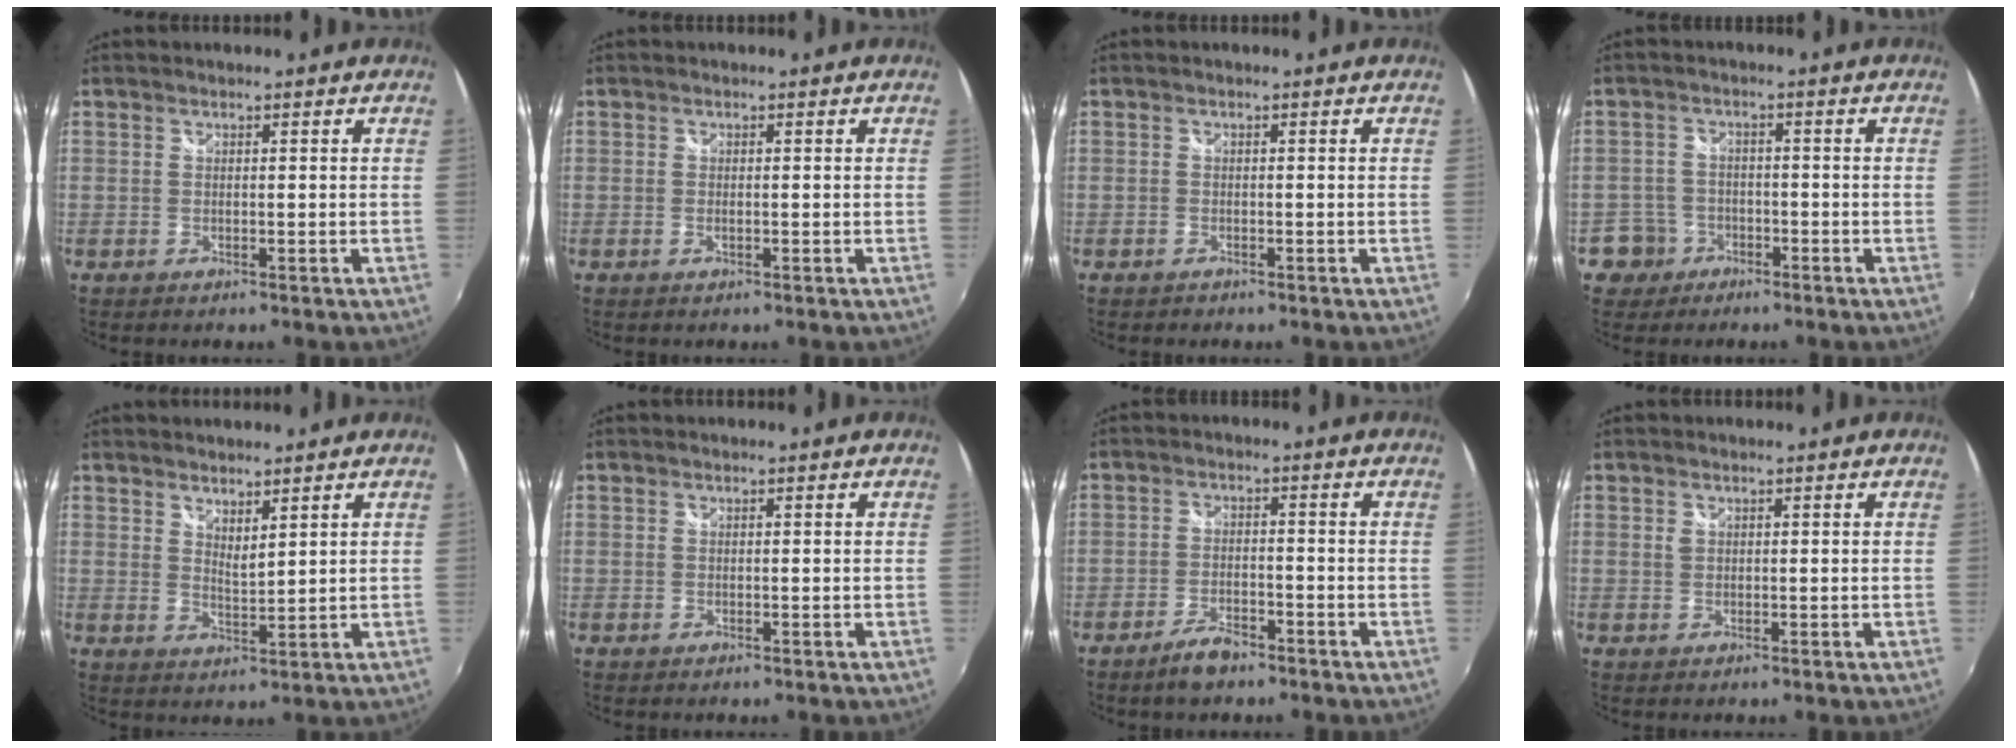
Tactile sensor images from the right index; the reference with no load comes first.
{"total": 0.6, "force": [-0.2, 0.0, 0.5], "torque": [-0.012, -0.001, -0.005]}
{"total": 0.9, "force": [-0.6, 0.6, 0.2], "torque": [-0.005, 0.000, -0.010]}
{"total": 5.1, "force": [-2.6, 4.4, 0.3], "torque": [-0.018, 0.018, -0.046]}
{"total": 3.5, "force": [2.9, 0.8, 1.7], "torque": [-0.026, -0.002, 0.049]}
{"total": 0.0}
{"total": 4.8, "force": [-3.8, 1.5, 2.6], "torque": [-0.065, 0.000, -0.067]}
{"total": 1.0, "force": [0.4, 0.9, 0.2], "torque": [0.000, 0.002, 0.004]}